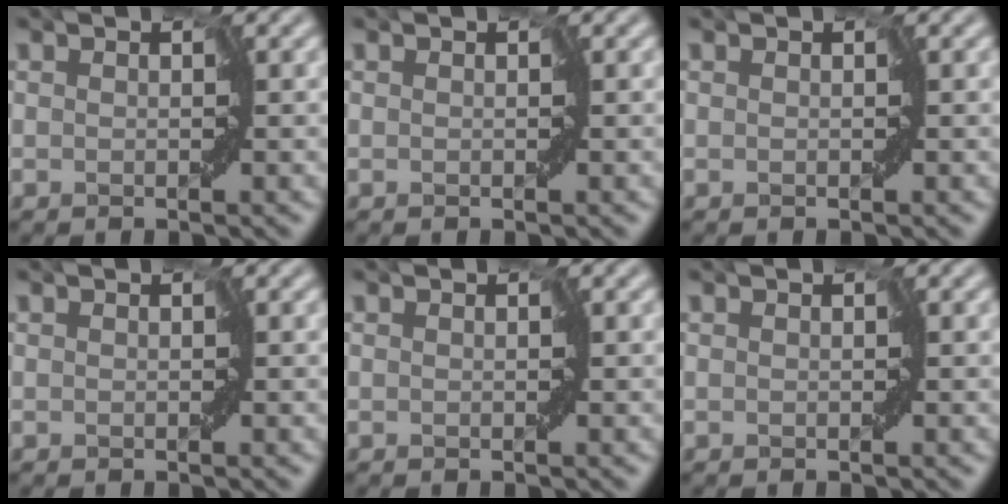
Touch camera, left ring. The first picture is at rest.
{"total": 0.0}
{"total": 0.0}
{"total": 0.0}
{"total": 0.0}
{"total": 0.0}